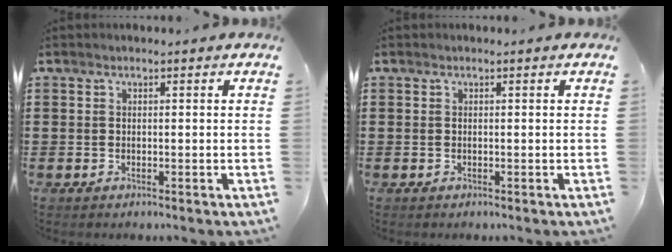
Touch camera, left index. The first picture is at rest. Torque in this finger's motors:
{"motor_torque": [0.00, 0.00, 0.00, 0.01]}